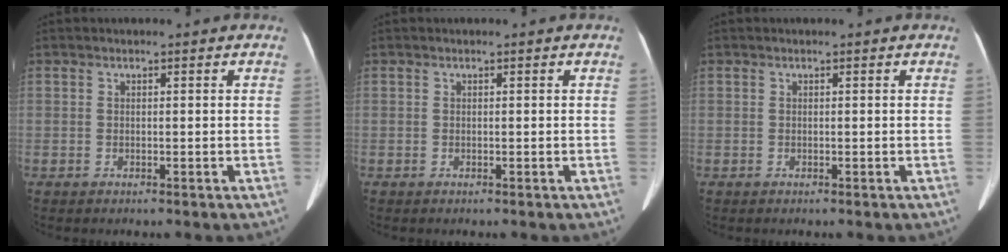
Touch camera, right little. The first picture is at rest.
{"total": 0.0}
{"total": 0.0}